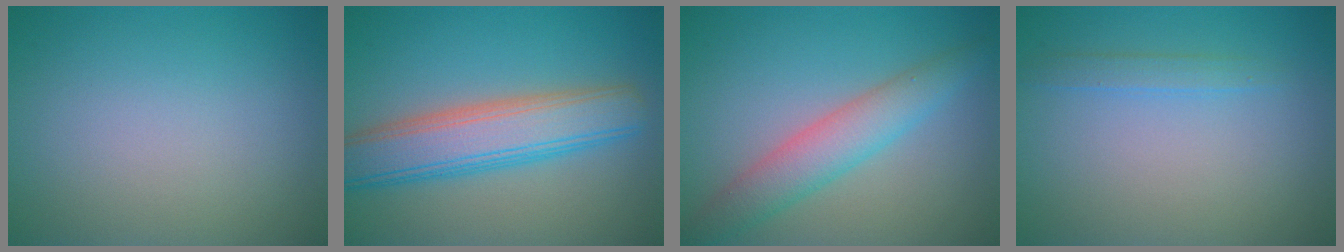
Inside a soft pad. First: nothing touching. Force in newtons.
{"total": 6.9, "press": 6.9, "slide": 0.2}
{"total": 4.2, "press": 4.2, "slide": 0.2}
{"total": 1.3, "press": 1.3, "slide": 0.2}